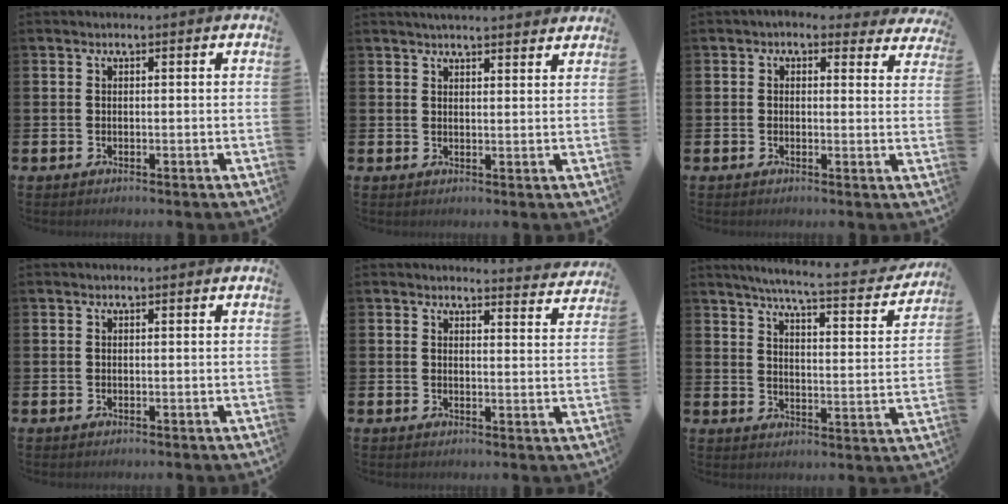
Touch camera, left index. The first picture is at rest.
{"total": 3.3, "force": [3.3, 0.1, 0.5], "torque": [-0.014, -0.014, 0.060]}
{"total": 2.4, "force": [2.1, 1.1, 0.4], "torque": [-0.007, -0.015, 0.033]}
{"total": 0.0}
{"total": 3.1, "force": [3.1, 0.2, 0.0], "torque": [0.010, -0.027, 0.052]}
{"total": 5.8, "force": [5.3, 0.1, 2.4], "torque": [-0.054, -0.046, 0.082]}